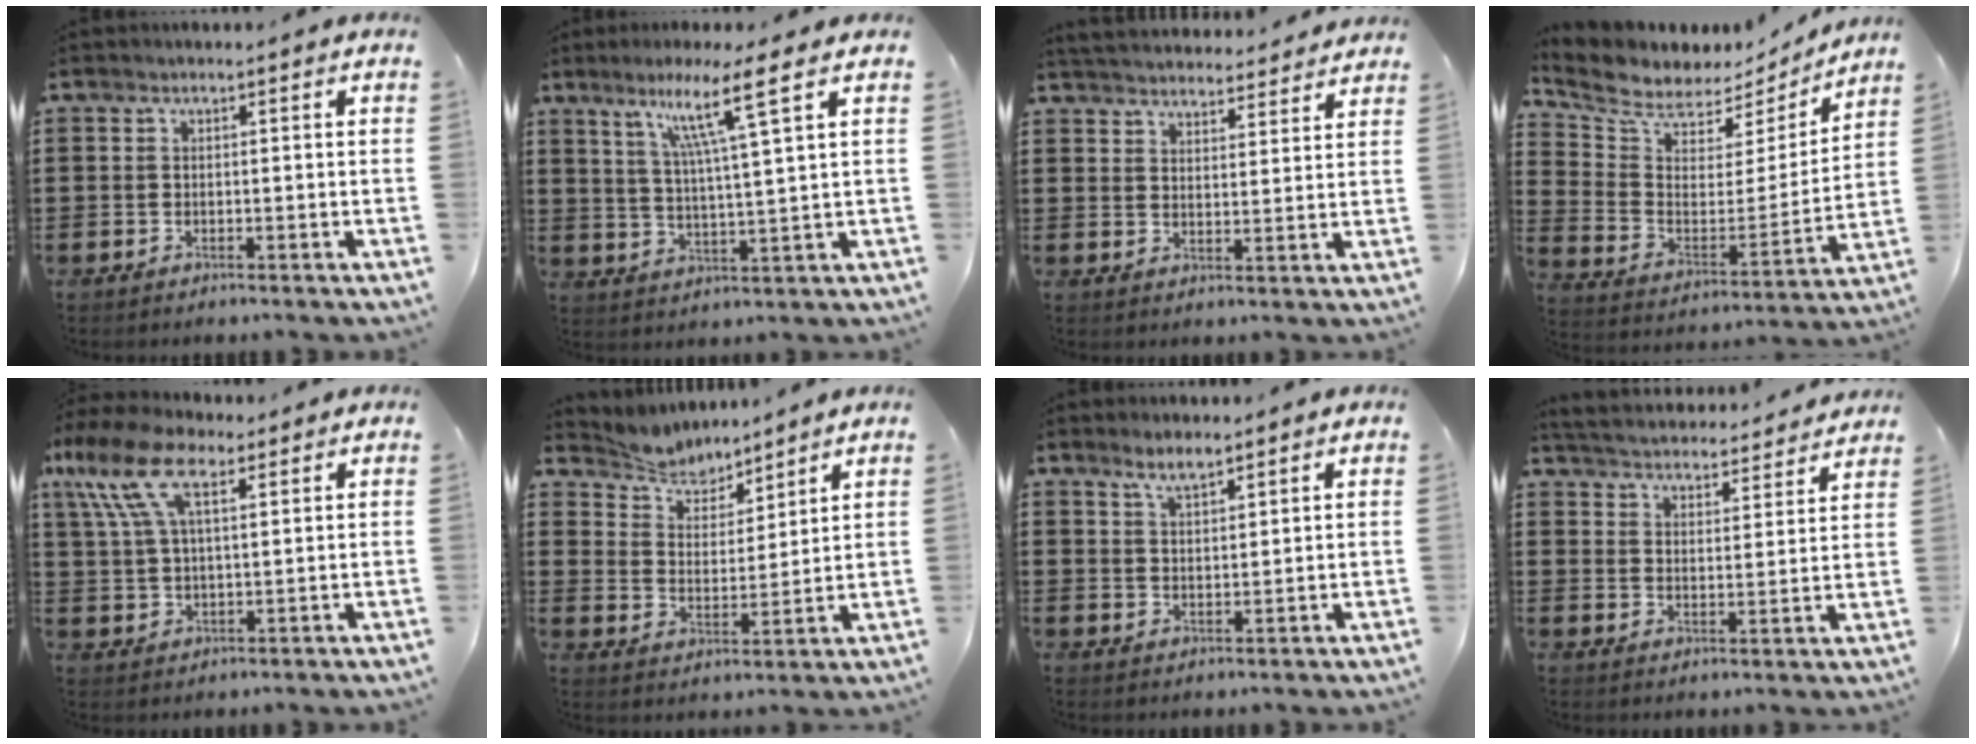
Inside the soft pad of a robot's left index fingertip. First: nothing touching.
{"total": 9.1, "force": [5.3, -0.6, 7.4], "torque": [-0.150, -0.009, 0.083]}
{"total": 4.2, "force": [4.2, 0.2, 0.2], "torque": [-0.021, -0.022, 0.074]}
{"total": 6.4, "force": [5.5, 3.0, 1.4], "torque": [-0.067, -0.042, 0.096]}
{"total": 10.1, "force": [5.6, 4.4, 7.2], "torque": [-0.176, -0.002, 0.098]}
{"total": 5.4, "force": [5.1, 1.6, 0.4], "torque": [-0.038, -0.026, 0.090]}
{"total": 3.3, "force": [2.7, 0.8, 1.6], "torque": [-0.038, 0.002, 0.048]}
{"total": 3.9, "force": [3.8, -0.2, -0.2], "torque": [-0.021, -0.035, 0.061]}